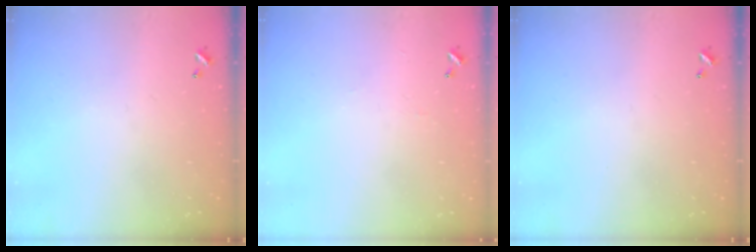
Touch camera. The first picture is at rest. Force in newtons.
{"total": 2.2, "press": 2.2, "slide": 0.4}
{"total": 0.0}